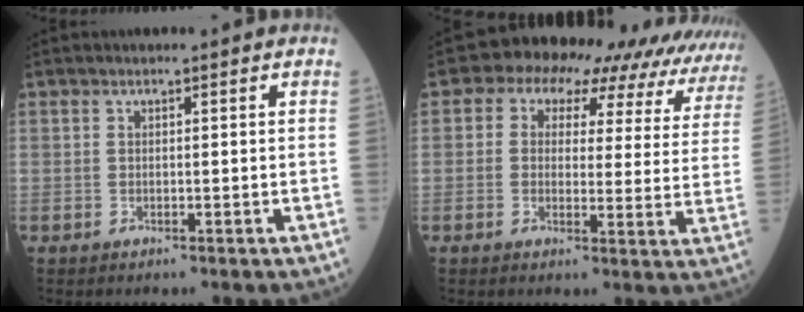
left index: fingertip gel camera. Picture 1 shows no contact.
{"total": 17.3, "force": [14.3, 7.4, 6.2], "torque": [-0.059, 0.021, 0.136]}